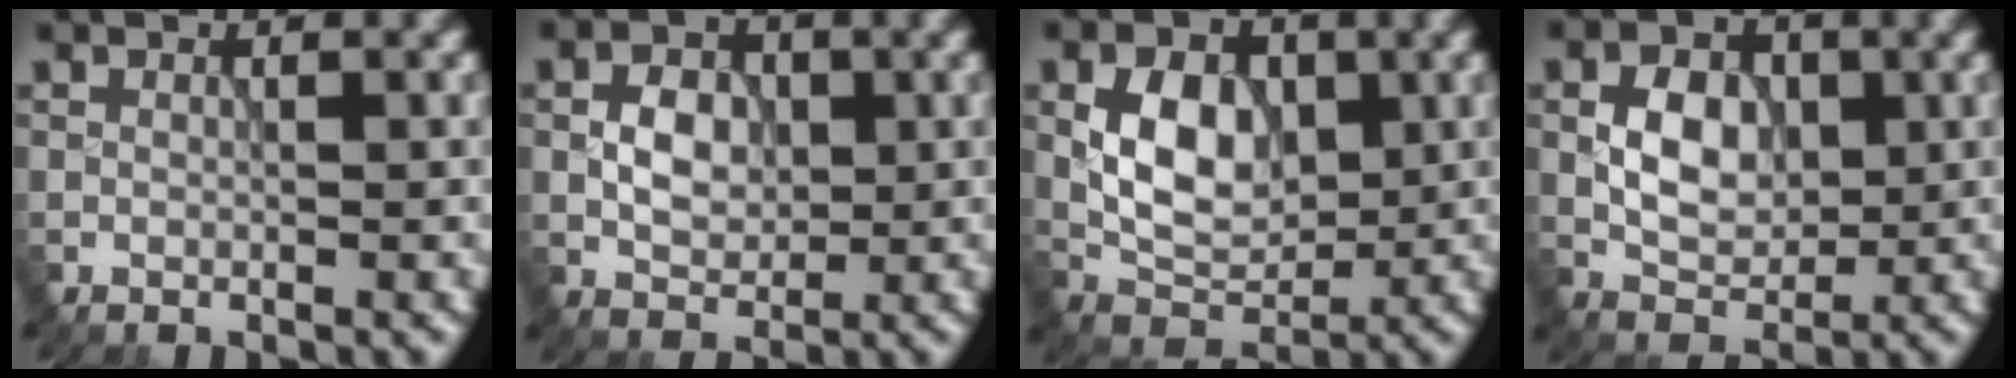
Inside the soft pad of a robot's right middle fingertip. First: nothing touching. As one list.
[{"total": 3.5, "force": [0.0, 2.5, 2.3], "torque": [-0.041, 0.002, -0.003]}, {"total": 6.1, "force": [0.6, 4.2, 4.4], "torque": [-0.081, -0.002, 0.012]}, {"total": 4.6, "force": [0.3, 3.3, 3.2], "torque": [-0.055, 0.000, 0.003]}]